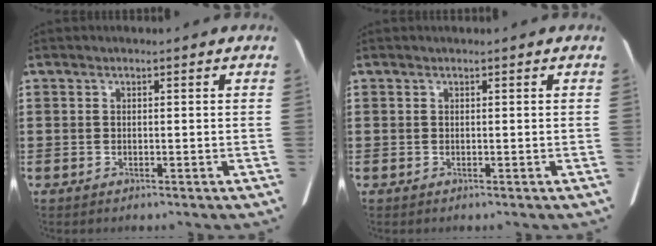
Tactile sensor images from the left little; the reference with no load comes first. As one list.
[{"total": 0.0}]